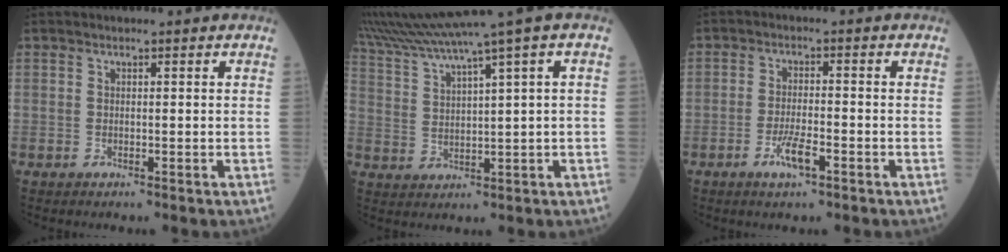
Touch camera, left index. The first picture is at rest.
{"total": 10.7, "force": [8.1, -2.3, 6.6], "torque": [-0.125, 0.017, 0.156]}
{"total": 4.1, "force": [-2.2, 0.8, 3.4], "torque": [-0.071, -0.001, -0.038]}